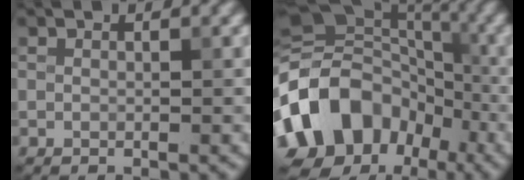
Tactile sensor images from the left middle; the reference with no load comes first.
{"total": 16.4, "force": [-6.1, 12.6, 8.5], "torque": [-0.185, 0.020, -0.119]}